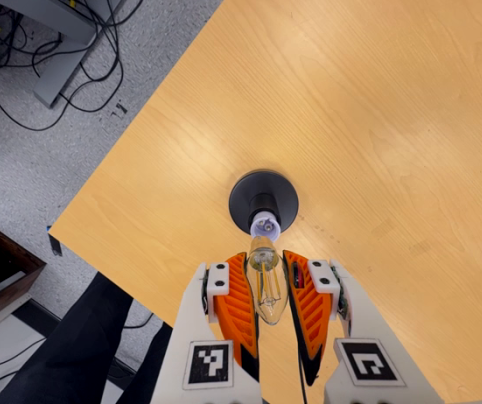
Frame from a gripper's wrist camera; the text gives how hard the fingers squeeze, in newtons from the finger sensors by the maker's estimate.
{"total": 21.7, "left": 24.4, "right": 19.0}